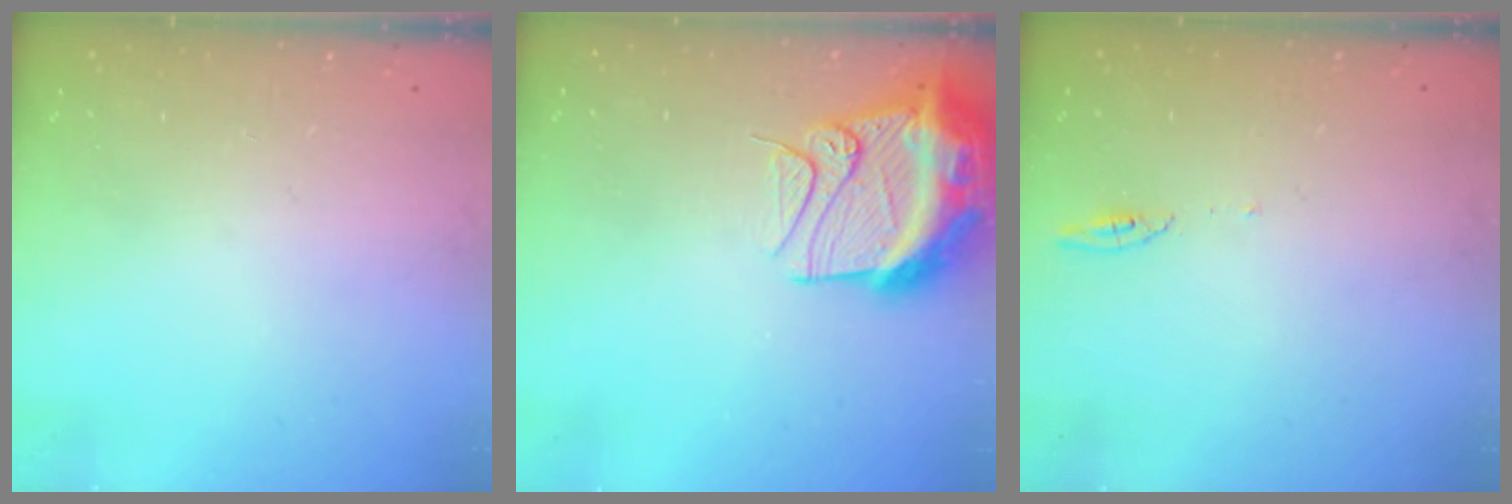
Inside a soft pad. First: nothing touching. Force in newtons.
{"total": 15.8, "press": 15.7, "slide": 1.6}
{"total": 3.8, "press": 3.7, "slide": 0.4}